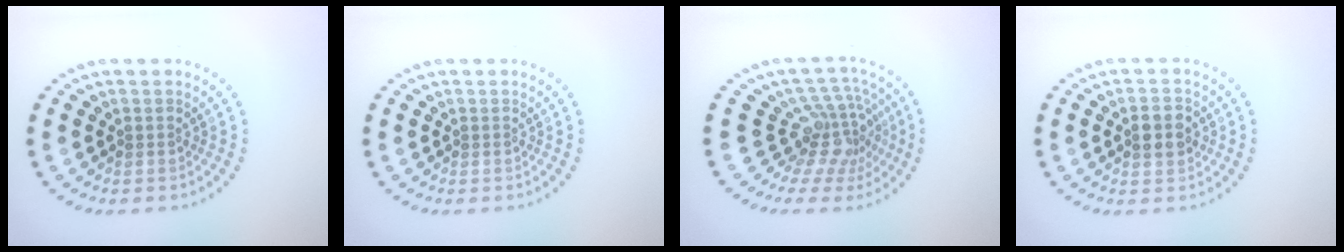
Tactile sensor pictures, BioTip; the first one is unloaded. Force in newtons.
{"total": 0.0}
{"total": 4.7, "press": 3.1, "slide": 3.5}
{"total": 2.8, "press": 2.8, "slide": 0.1}